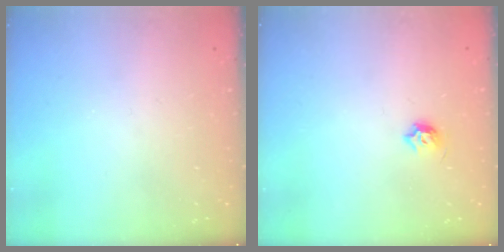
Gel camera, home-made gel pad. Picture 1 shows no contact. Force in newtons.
{"total": 4.7, "press": 4.6, "slide": 1.2}